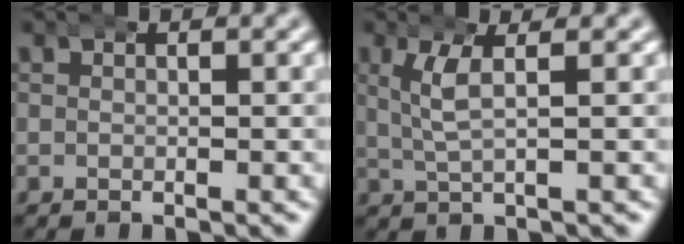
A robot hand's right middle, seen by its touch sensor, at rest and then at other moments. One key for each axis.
{"total": 2.4, "fx": 0.9, "fy": 0.5, "fz": 2.2, "tx": -0.047, "ty": 0.004, "tz": 0.016}